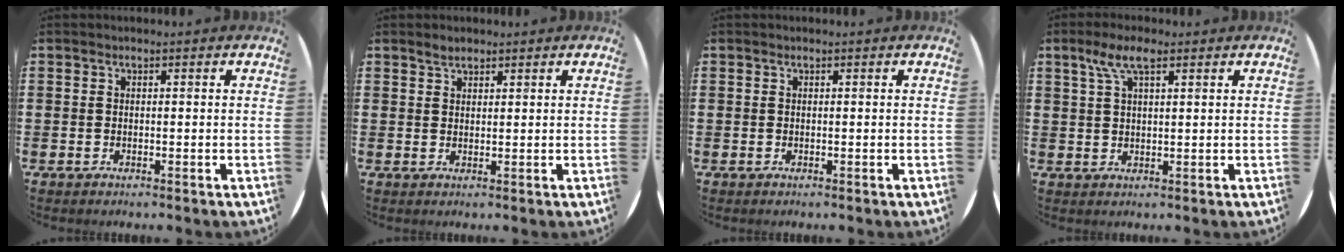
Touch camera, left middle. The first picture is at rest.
{"total": 1.6, "force": [1.5, 0.6, 0.3], "torque": [0.000, 0.000, 0.026]}
{"total": 0.0}
{"total": 4.9, "force": [2.8, 1.5, 3.7], "torque": [-0.078, 0.010, 0.048]}